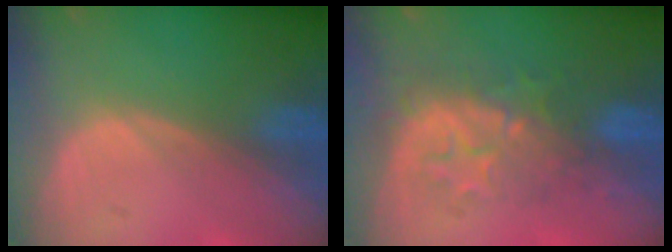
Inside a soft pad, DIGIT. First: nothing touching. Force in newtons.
{"total": 8.9, "press": 8.1, "slide": 3.7}